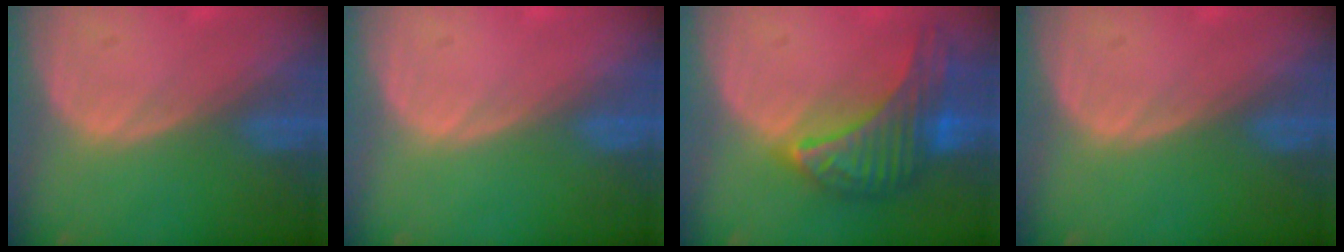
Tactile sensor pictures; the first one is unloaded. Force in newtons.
{"total": 0.0}
{"total": 10.0, "press": 9.9, "slide": 0.6}
{"total": 0.0}